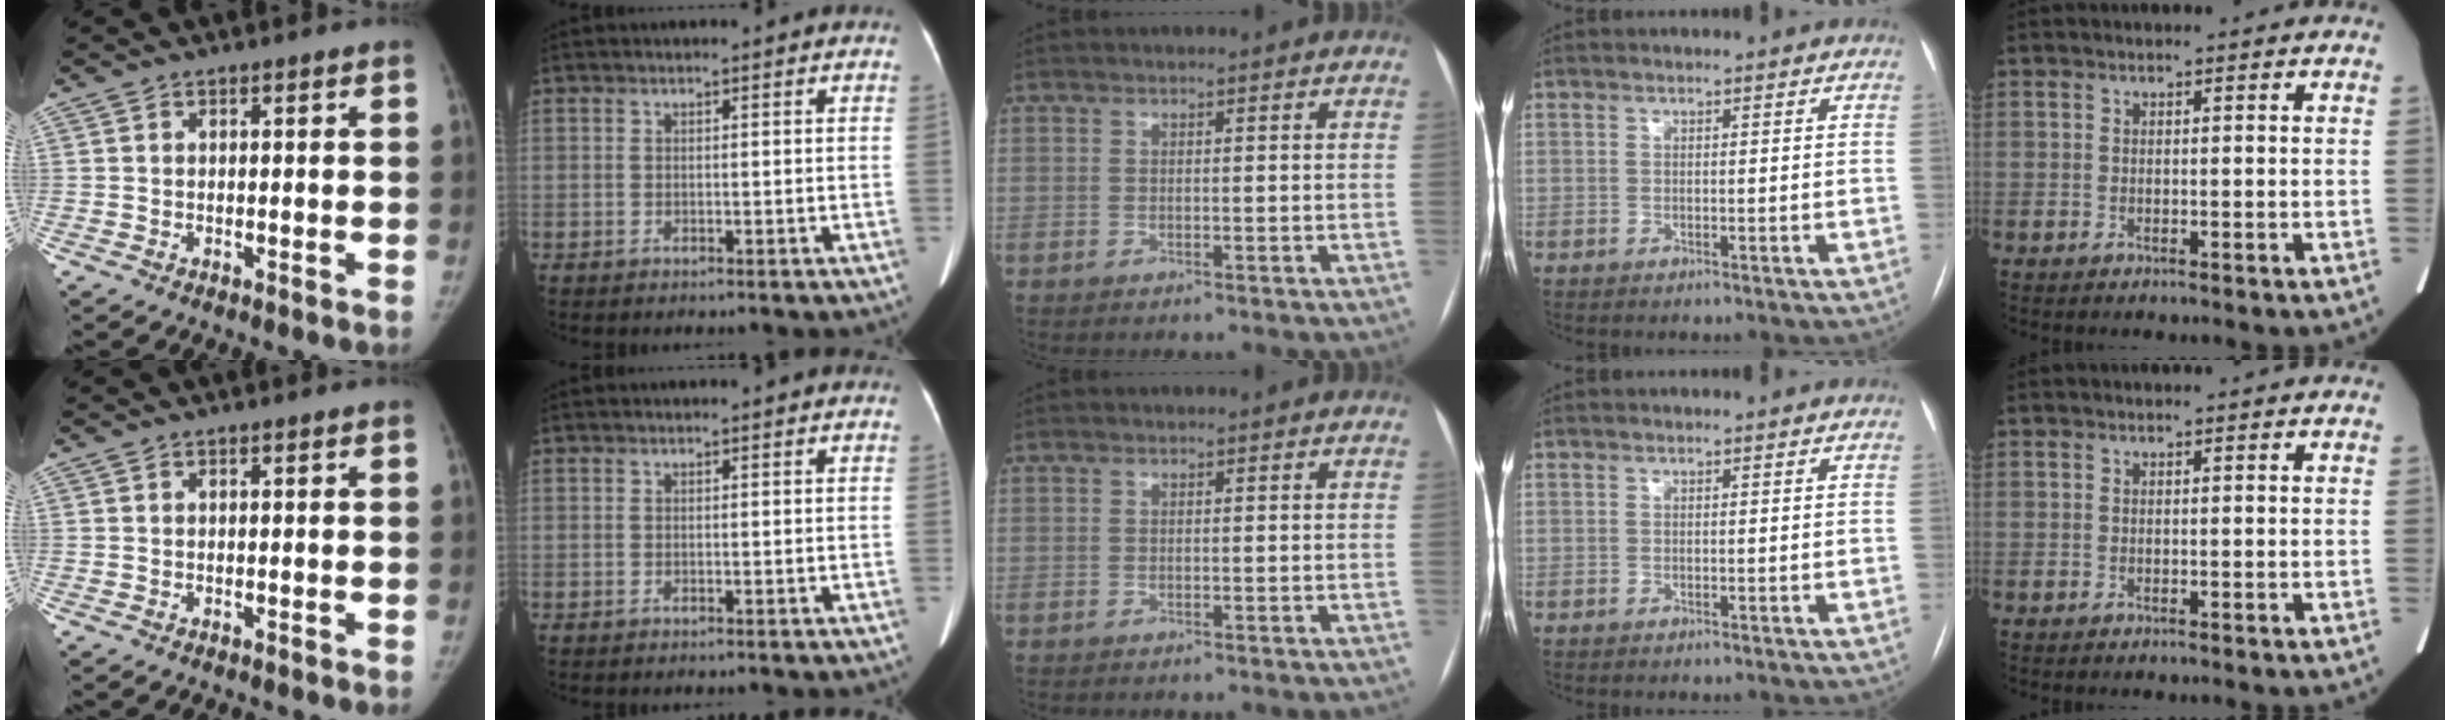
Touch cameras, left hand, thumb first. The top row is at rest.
{}